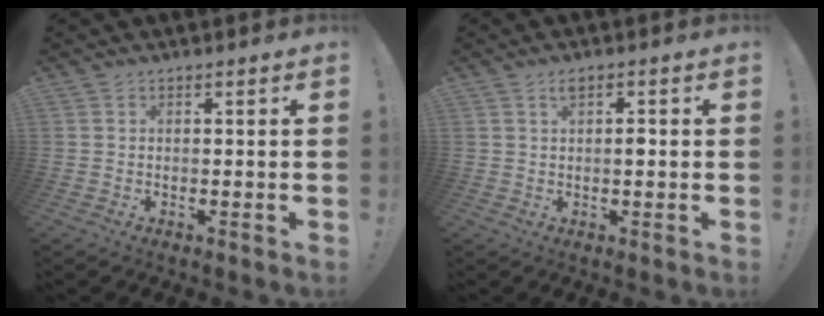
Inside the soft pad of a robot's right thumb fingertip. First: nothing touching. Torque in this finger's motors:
{"motor_torque": [0.04, 0.04, 0.07, 0.03, 0.03]}